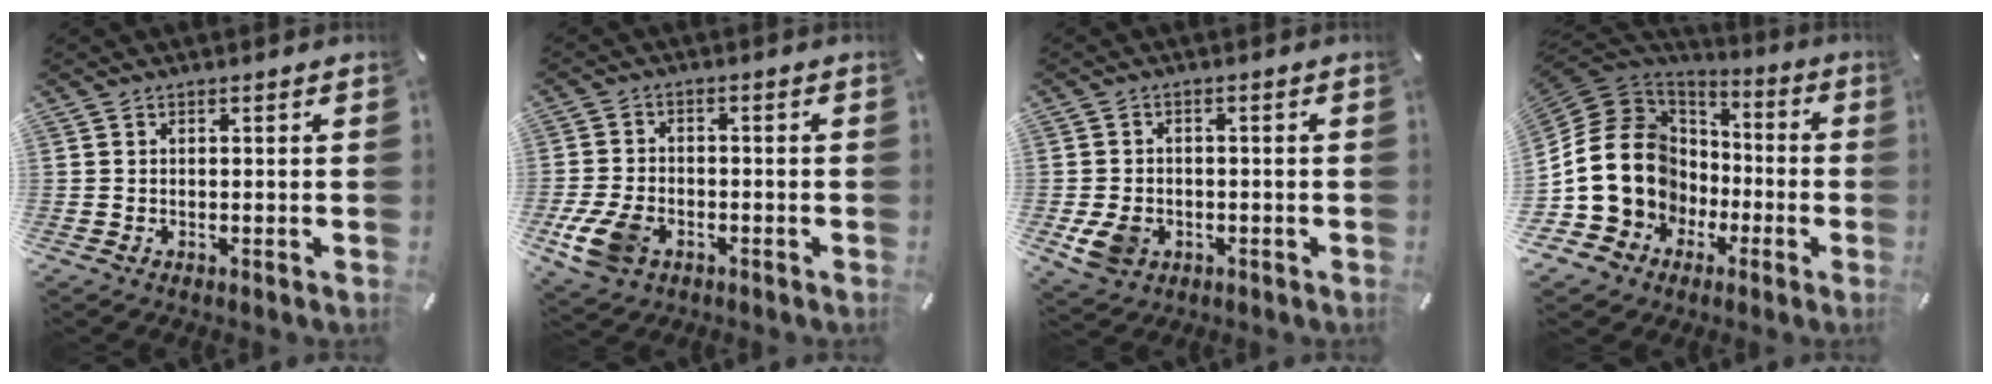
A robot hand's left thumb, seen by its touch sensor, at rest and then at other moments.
{"total": 8.6, "force": [-3.5, 5.9, 5.3], "torque": [-0.125, 0.006, -0.063]}
{"total": 6.3, "force": [-1.8, 5.1, 3.4], "torque": [-0.073, 0.002, -0.032]}
{"total": 18.3, "force": [-1.8, 16.6, 7.6], "torque": [-0.170, -0.007, -0.008]}